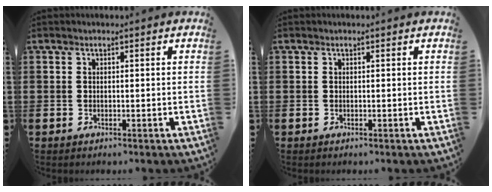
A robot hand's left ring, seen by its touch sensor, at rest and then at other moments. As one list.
[{"total": 0.0}]